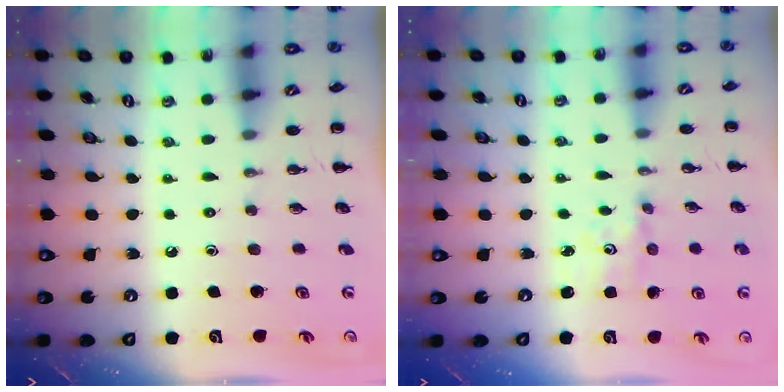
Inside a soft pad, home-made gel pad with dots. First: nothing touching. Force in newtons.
{"total": 1.9, "press": 1.9, "slide": 0.5}